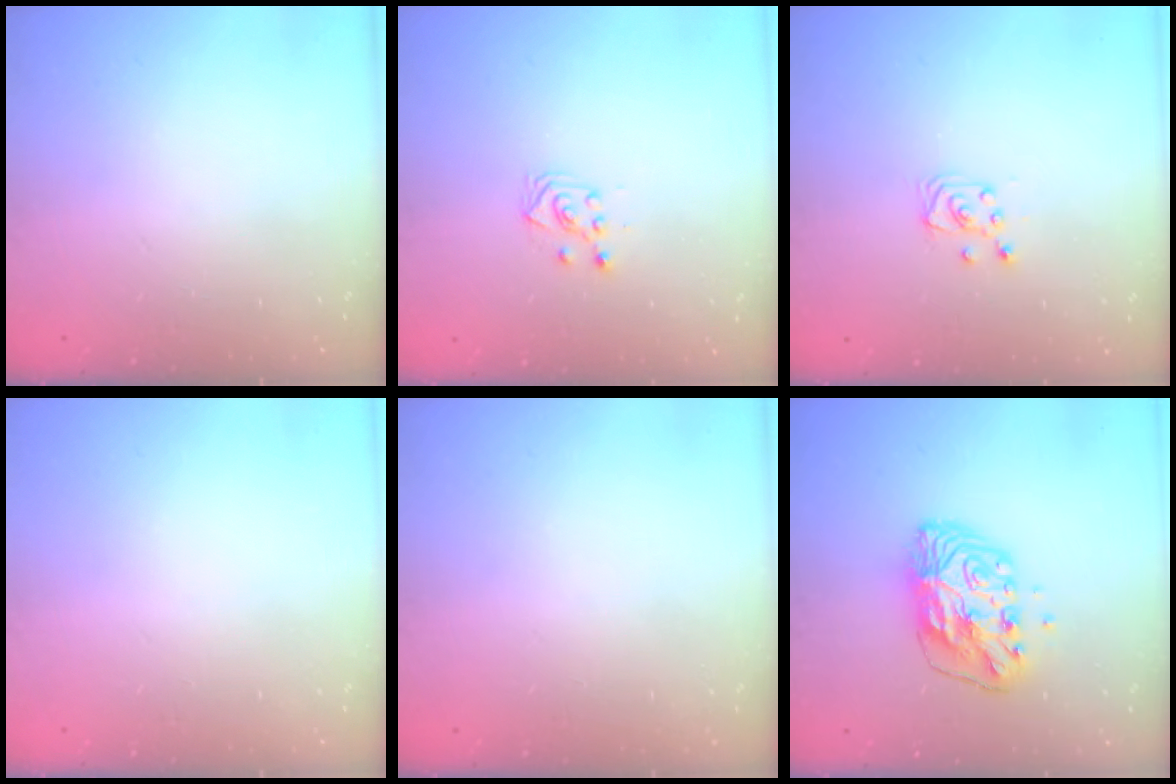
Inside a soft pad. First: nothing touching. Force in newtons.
{"total": 3.4, "press": 3.3, "slide": 0.9}
{"total": 4.3, "press": 4.3, "slide": 0.3}
{"total": 0.0}
{"total": 0.0}
{"total": 11.3, "press": 11.2, "slide": 1.6}